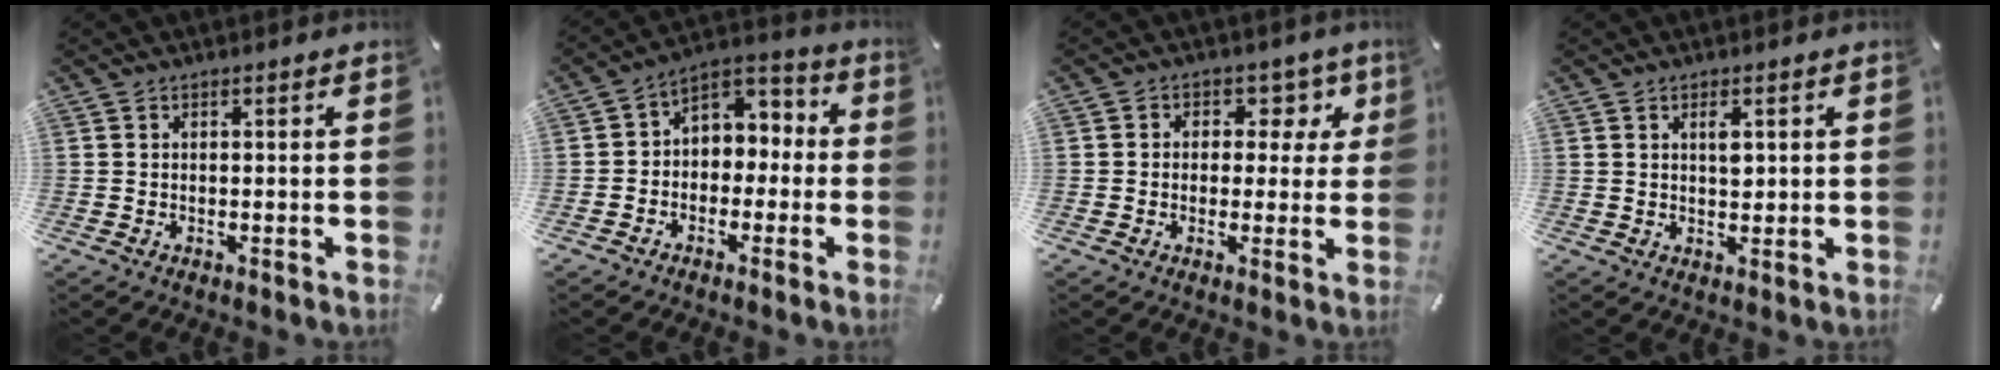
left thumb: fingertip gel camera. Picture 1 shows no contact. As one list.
[{"total": 5.8, "force": [-1.2, 5.5, 1.2], "torque": [-0.018, 0.012, -0.024]}, {"total": 7.1, "force": [1.4, 6.0, 3.5], "torque": [-0.035, -0.006, 0.019]}, {"total": 2.7, "force": [1.0, 1.5, 2.1], "torque": [-0.029, -0.003, 0.013]}]